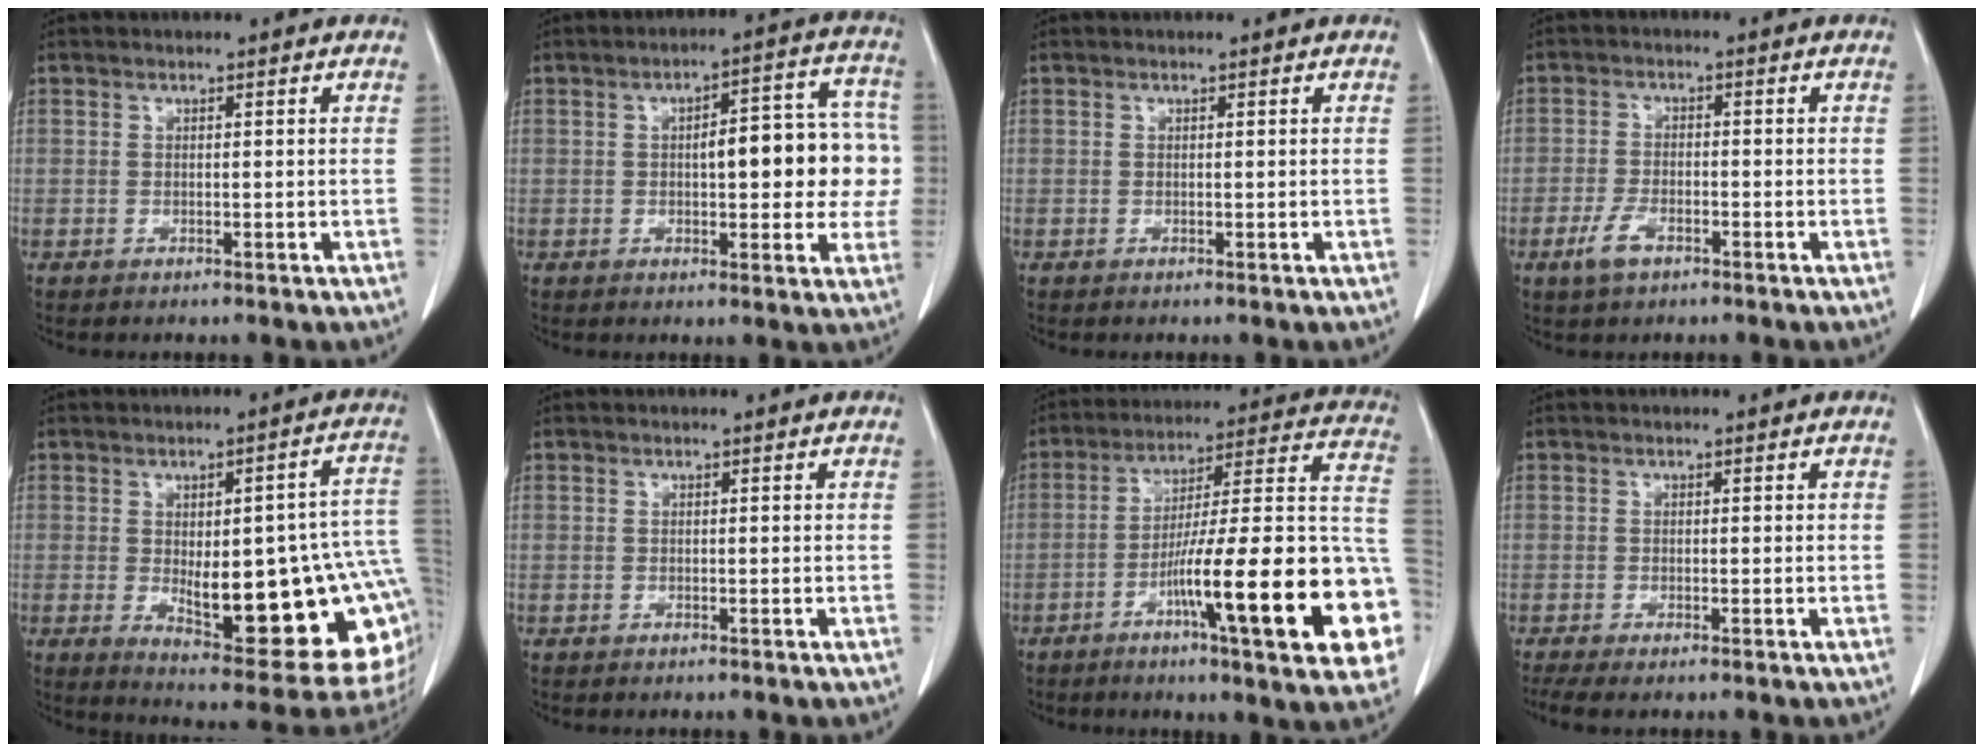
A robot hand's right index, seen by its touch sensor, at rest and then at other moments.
{"total": 12.5, "force": [0.1, 4.3, 11.8], "torque": [-0.140, 0.039, 0.006]}
{"total": 0.0}
{"total": 4.1, "force": [-2.3, 1.9, 2.7], "torque": [-0.061, 0.000, -0.042]}
{"total": 22.7, "force": [-3.0, 6.6, 21.5], "torque": [-0.193, 0.014, -0.011]}
{"total": 0.0}
{"total": 24.9, "force": [-8.6, 2.0, 23.2], "torque": [-0.255, 0.008, -0.123]}
{"total": 2.8, "force": [-1.9, 0.4, 1.9], "torque": [-0.040, -0.006, -0.037]}